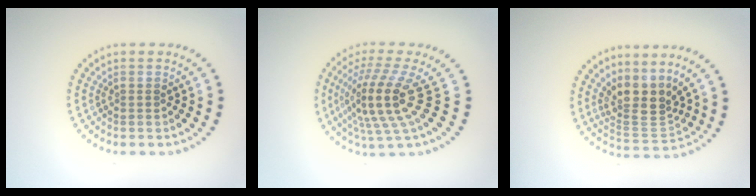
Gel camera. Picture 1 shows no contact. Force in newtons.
{"total": 5.3, "press": 3.9, "slide": 3.6}
{"total": 3.9, "press": 2.9, "slide": 2.5}